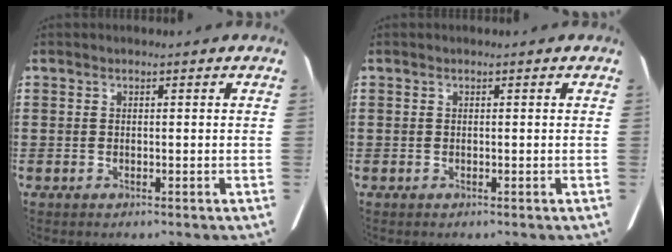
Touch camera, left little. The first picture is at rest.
{"total": 0.0}